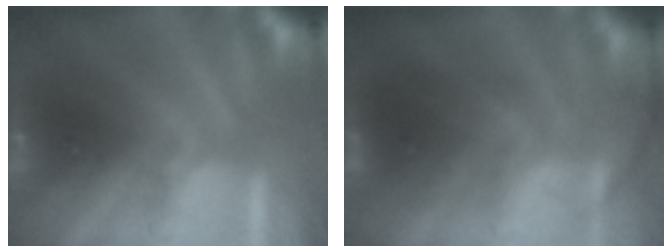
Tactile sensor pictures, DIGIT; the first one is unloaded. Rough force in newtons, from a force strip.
{"total": 2.6}